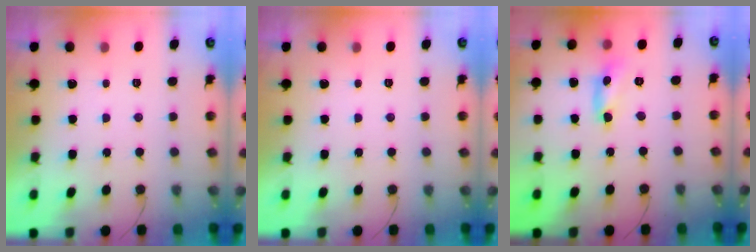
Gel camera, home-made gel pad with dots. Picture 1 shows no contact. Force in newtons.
{"total": 0.0}
{"total": 6.8, "press": 6.8, "slide": 0.4}